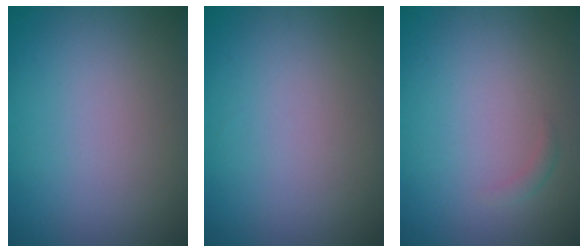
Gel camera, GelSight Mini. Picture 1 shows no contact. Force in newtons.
{"total": 0.0}
{"total": 0.8, "press": 0.8, "slide": 0.0}